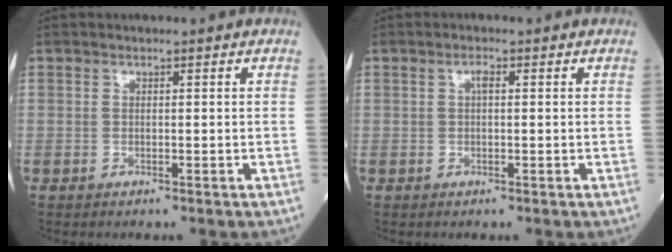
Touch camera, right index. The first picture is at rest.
{"total": 1.2, "force": [0.2, 0.4, 1.1], "torque": [-0.021, 0.004, 0.002]}